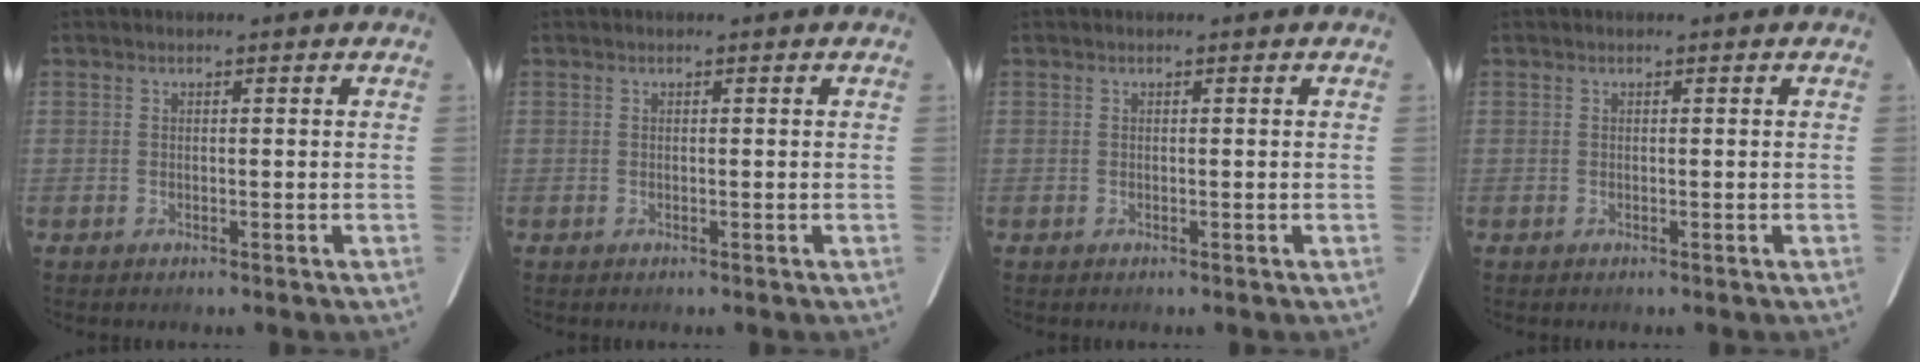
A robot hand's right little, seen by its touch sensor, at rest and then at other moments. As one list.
[{"total": 0.0}, {"total": 0.0}, {"total": 0.0}]